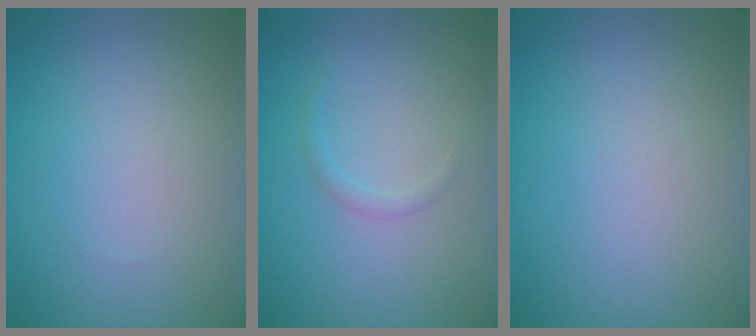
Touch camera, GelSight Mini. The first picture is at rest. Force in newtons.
{"total": 0.8, "press": 0.7, "slide": 0.1}
{"total": 0.0}